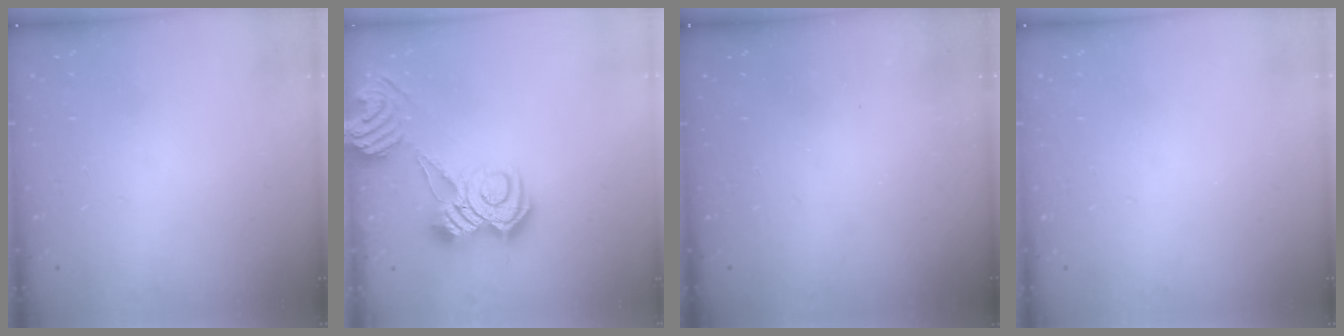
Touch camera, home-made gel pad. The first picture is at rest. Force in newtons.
{"total": 10.5, "press": 10.4, "slide": 0.9}
{"total": 2.4, "press": 2.3, "slide": 0.8}
{"total": 0.0}